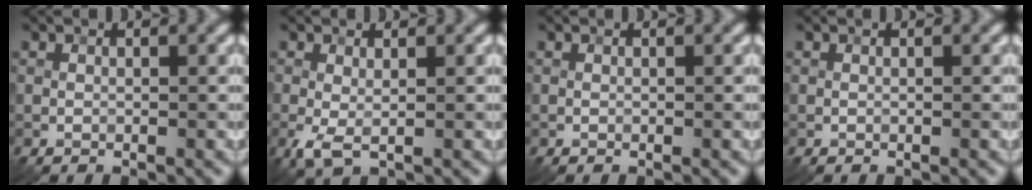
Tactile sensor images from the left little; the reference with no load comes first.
{"total": 2.2, "force": [-0.4, 0.7, 2.0], "torque": [-0.053, -0.006, -0.010]}
{"total": 0.0}
{"total": 0.0}